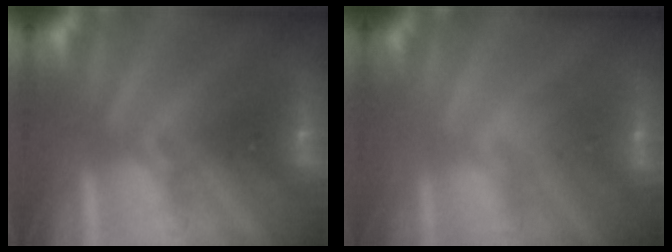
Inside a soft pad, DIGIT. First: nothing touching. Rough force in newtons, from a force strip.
{"total": 2.7}